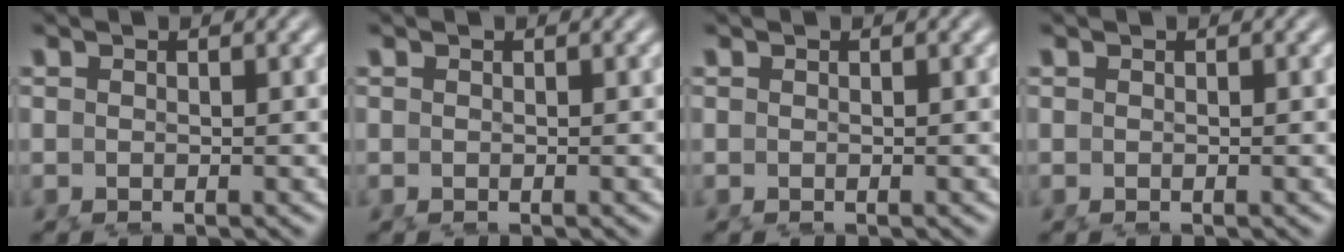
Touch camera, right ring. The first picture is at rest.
{"total": 0.0}
{"total": 0.0}
{"total": 0.0}